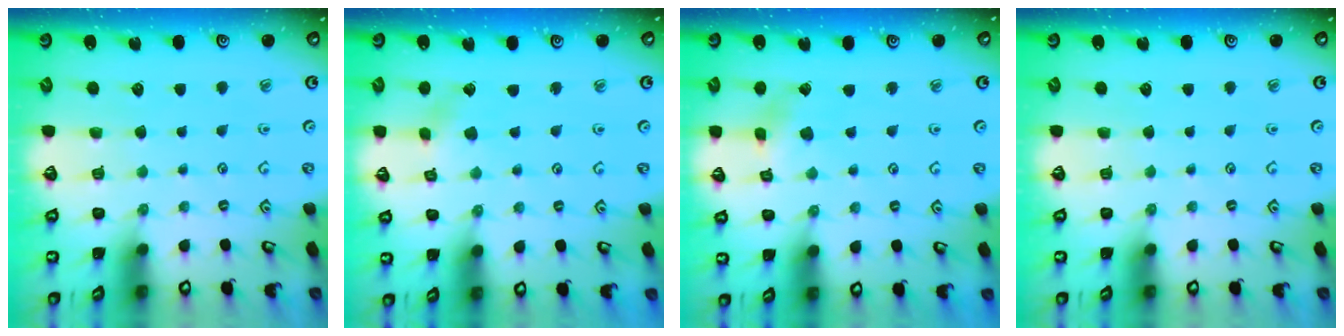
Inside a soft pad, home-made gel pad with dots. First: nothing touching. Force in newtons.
{"total": 2.1, "press": 2.1, "slide": 0.1}
{"total": 2.7, "press": 2.7, "slide": 0.3}
{"total": 0.0}